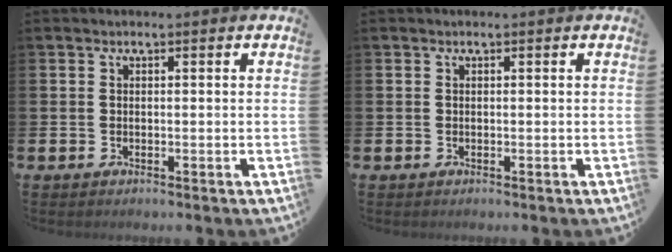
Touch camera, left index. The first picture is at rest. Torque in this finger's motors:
{"motor_torque": [0.01, 0.00, 0.00, 0.00]}